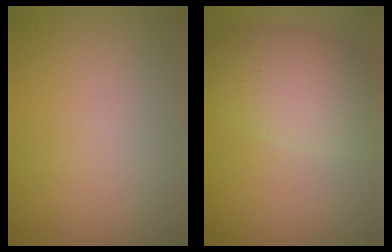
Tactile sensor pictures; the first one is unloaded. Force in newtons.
{"total": 7.2, "press": 7.2, "slide": 0.4}